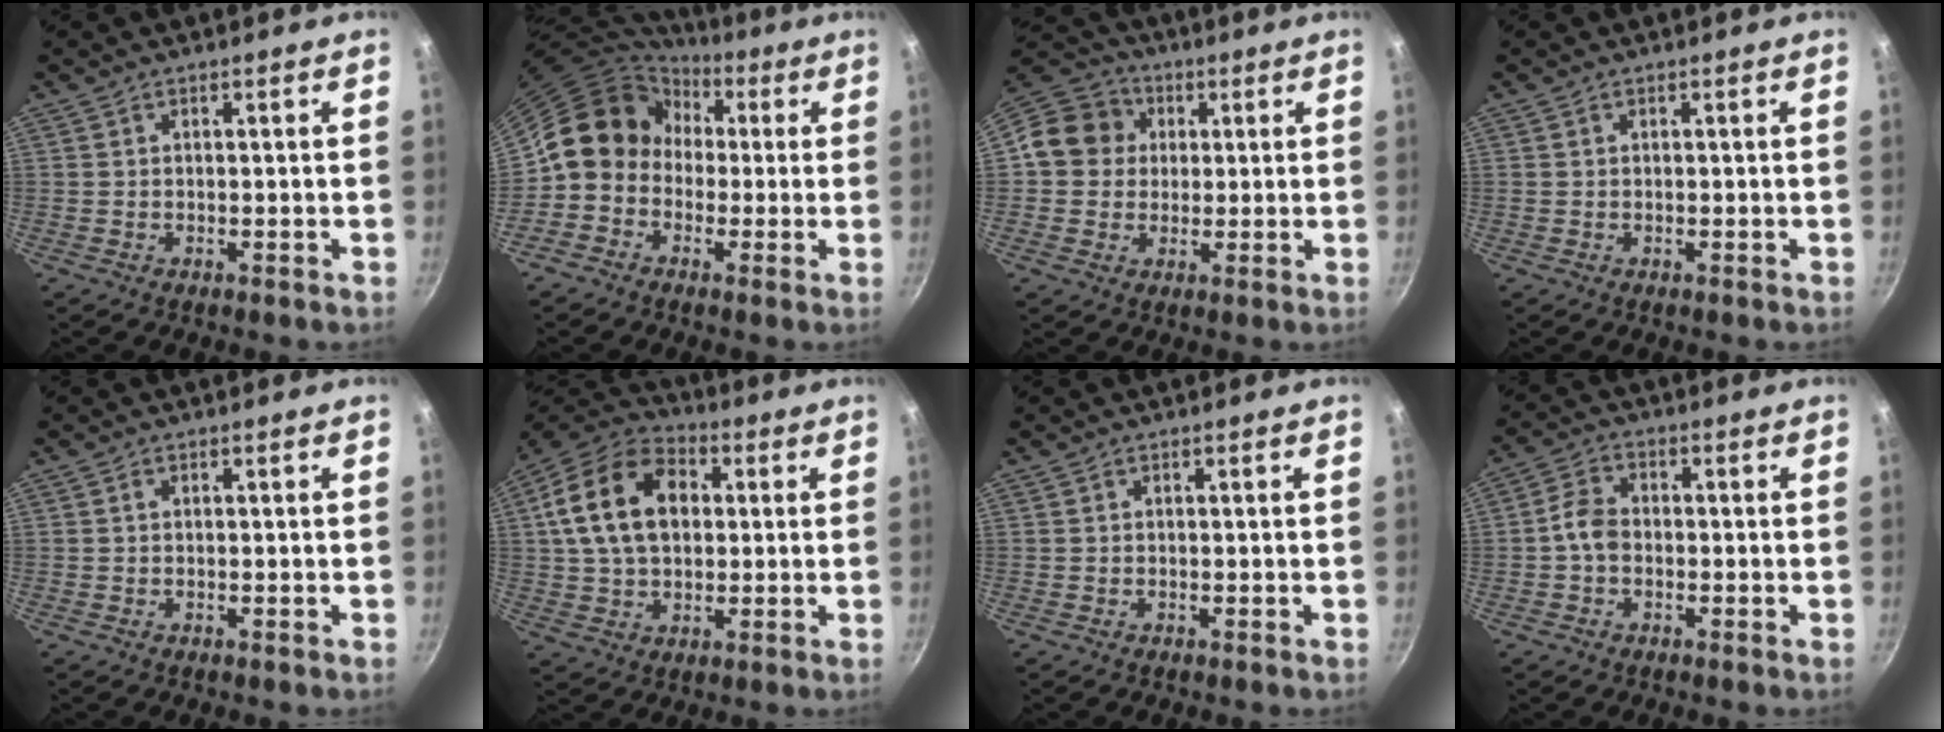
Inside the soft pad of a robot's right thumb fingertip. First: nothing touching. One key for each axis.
{"total": 11.4, "fx": 0.9, "fy": 10.1, "fz": 5.3, "tx": -0.050, "ty": 0.031, "tz": -0.009}
{"total": 11.0, "fx": 1.7, "fy": 10.0, "fz": 4.2, "tx": -0.048, "ty": 0.018, "tz": 0.011}
{"total": 0.0}
{"total": 0.5, "fx": 0.1, "fy": 0.4, "fz": 0.4, "tx": -0.007, "ty": 0.003, "tz": 0.001}
{"total": 17.2, "fx": 3.2, "fy": 12.0, "fz": 11.9, "tx": -0.191, "ty": 0.023, "tz": 0.040}
{"total": 0.0}
{"total": 4.7, "fx": -0.9, "fy": 3.5, "fz": 3.1, "tx": -0.051, "ty": 0.021, "tz": -0.028}